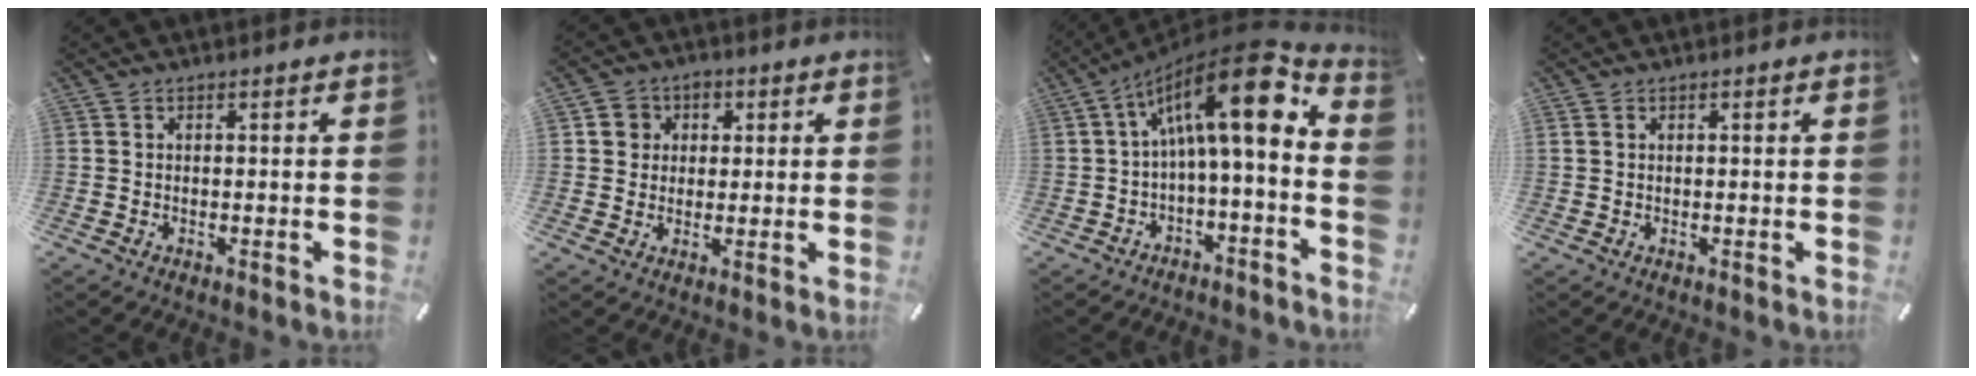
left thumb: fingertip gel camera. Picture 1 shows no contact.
{"total": 5.2, "force": [0.7, 5.0, 1.2], "torque": [-0.013, 0.008, 0.009]}
{"total": 18.5, "force": [4.5, 6.1, 16.9], "torque": [-0.262, -0.025, 0.069]}
{"total": 0.6, "force": [0.2, 0.4, 0.4], "torque": [-0.008, 0.002, 0.004]}